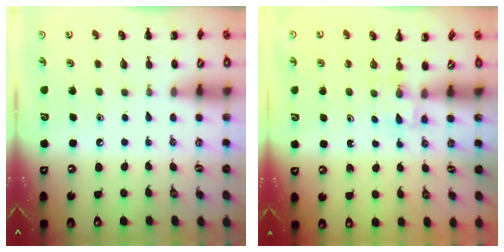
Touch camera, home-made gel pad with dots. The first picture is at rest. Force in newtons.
{"total": 2.3, "press": 2.1, "slide": 0.9}